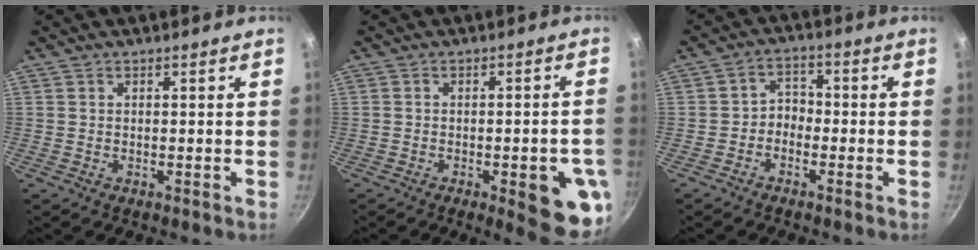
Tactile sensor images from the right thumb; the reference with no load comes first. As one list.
[{"total": 11.5, "force": [-3.9, 3.3, 10.3], "torque": [-0.102, 0.012, -0.047]}, {"total": 3.8, "force": [-1.7, 2.8, 1.8], "torque": [-0.012, 0.029, -0.038]}]